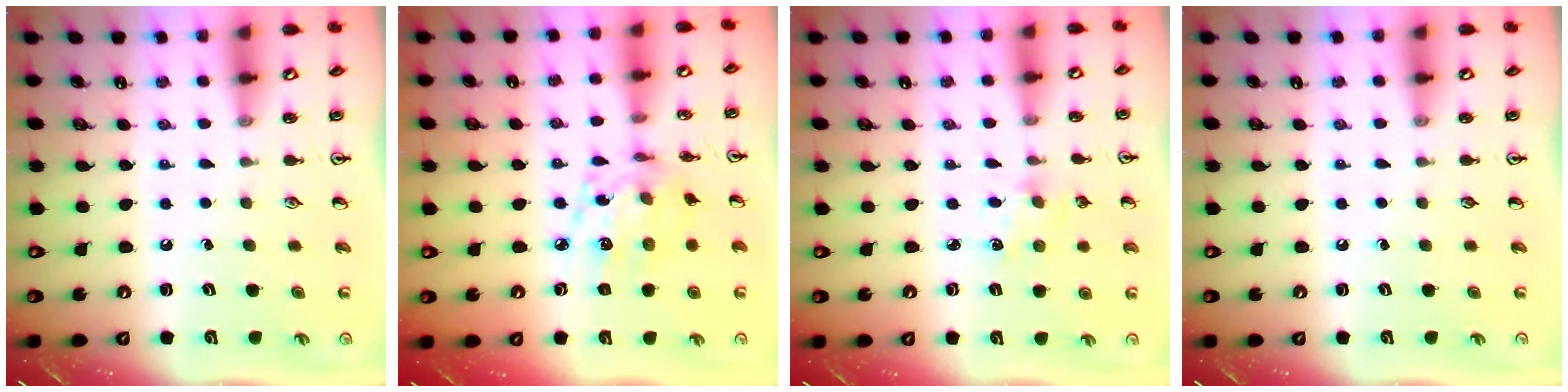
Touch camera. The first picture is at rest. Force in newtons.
{"total": 11.1, "press": 11.1, "slide": 0.8}
{"total": 1.7, "press": 1.7, "slide": 0.3}
{"total": 0.0}